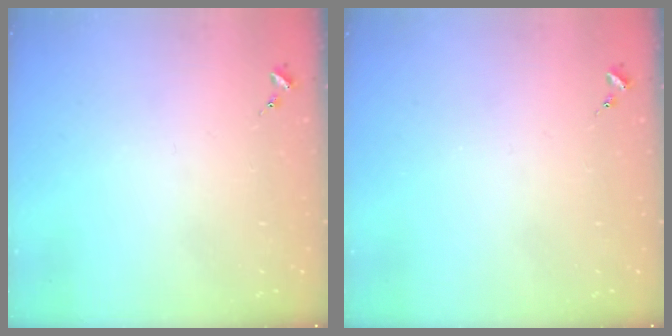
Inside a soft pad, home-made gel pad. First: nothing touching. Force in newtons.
{"total": 0.0}